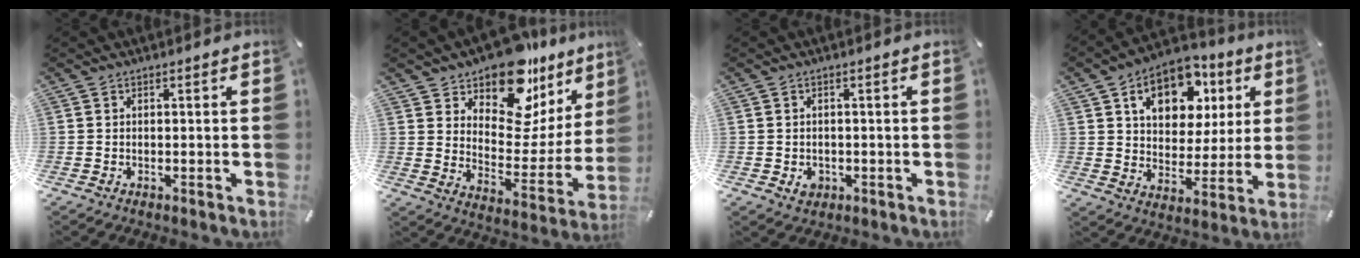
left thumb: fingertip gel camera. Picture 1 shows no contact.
{"total": 16.5, "force": [13.2, 8.1, 5.5], "torque": [-0.088, -0.122, 0.232]}
{"total": 2.7, "force": [-0.6, 2.3, 1.1], "torque": [-0.012, 0.000, -0.012]}
{"total": 14.9, "force": [7.0, 10.5, 7.9], "torque": [-0.126, -0.023, 0.127]}